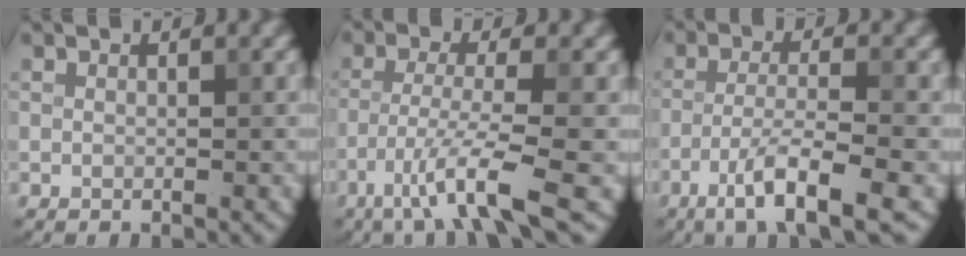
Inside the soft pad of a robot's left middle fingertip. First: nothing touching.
{"total": 5.6, "force": [-3.1, 0.5, 4.7], "torque": [-0.085, -0.004, -0.066]}
{"total": 6.0, "force": [-3.4, 1.1, 4.8], "torque": [-0.081, 0.001, -0.063]}